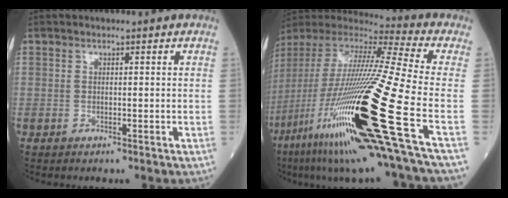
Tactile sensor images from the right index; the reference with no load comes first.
{"total": 32.8, "force": [-11.2, 1.5, 30.8], "torque": [-0.579, -0.070, -0.211]}